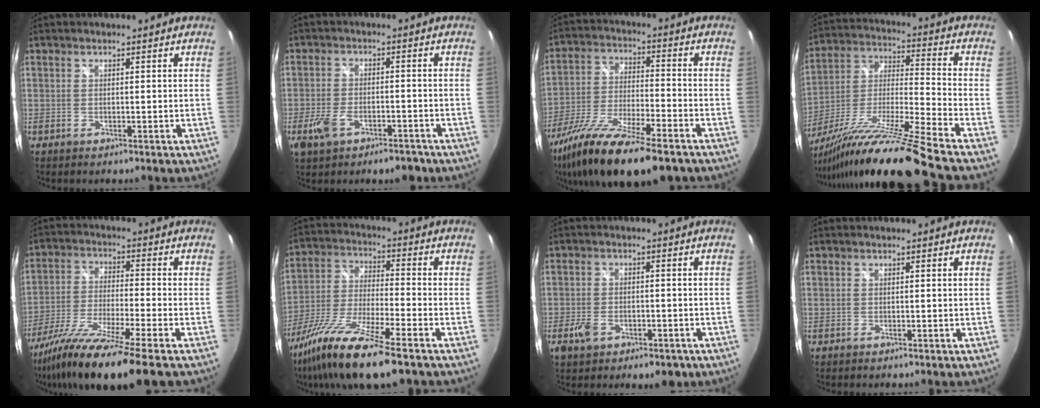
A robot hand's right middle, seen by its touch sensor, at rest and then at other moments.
{"total": 8.5, "force": [-5.1, 4.5, 5.1], "torque": [-0.118, -0.008, -0.084]}
{"total": 20.6, "force": [-14.6, 4.6, 13.7], "torque": [-0.270, -0.057, -0.260]}
{"total": 23.2, "force": [-18.2, -2.5, 14.2], "torque": [-0.233, -0.055, -0.320]}
{"total": 17.2, "force": [-13.2, -0.7, 11.1], "torque": [-0.222, -0.053, -0.235]}
{"total": 17.4, "force": [-12.1, 1.8, 12.5], "torque": [-0.260, -0.046, -0.225]}
{"total": 6.9, "force": [-3.6, 4.3, 4.1], "torque": [-0.093, -0.006, -0.055]}
{"total": 0.0}